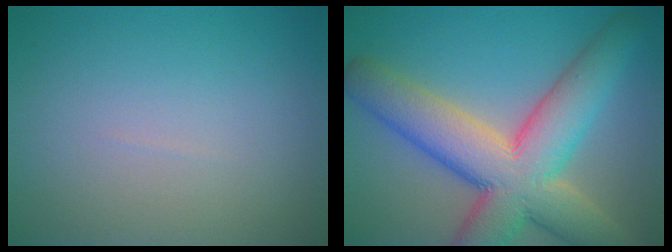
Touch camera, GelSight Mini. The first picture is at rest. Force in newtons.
{"total": 11.5, "press": 11.4, "slide": 1.0}